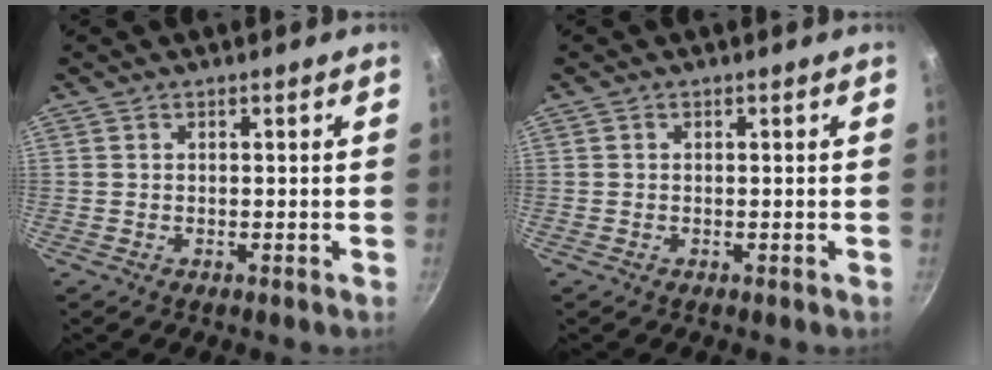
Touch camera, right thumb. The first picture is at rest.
{"total": 0.0}